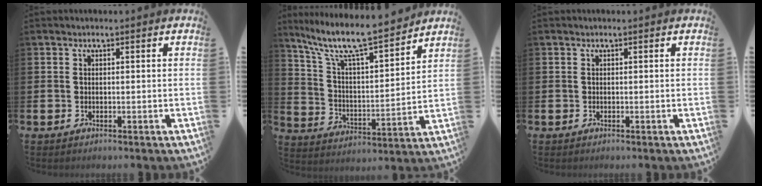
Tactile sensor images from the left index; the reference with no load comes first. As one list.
[{"total": 10.4, "force": [9.2, 1.3, 4.6], "torque": [-0.122, -0.065, 0.155]}, {"total": 0.0}]